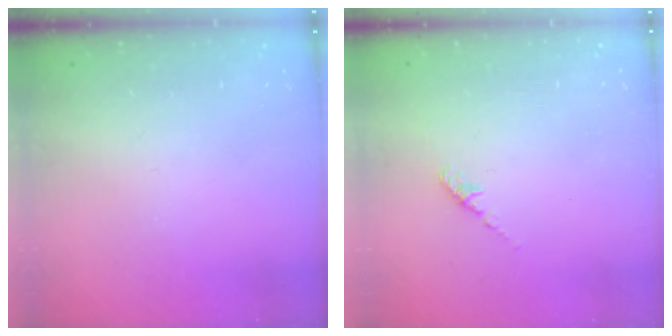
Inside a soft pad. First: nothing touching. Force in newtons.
{"total": 2.2, "press": 2.1, "slide": 0.6}